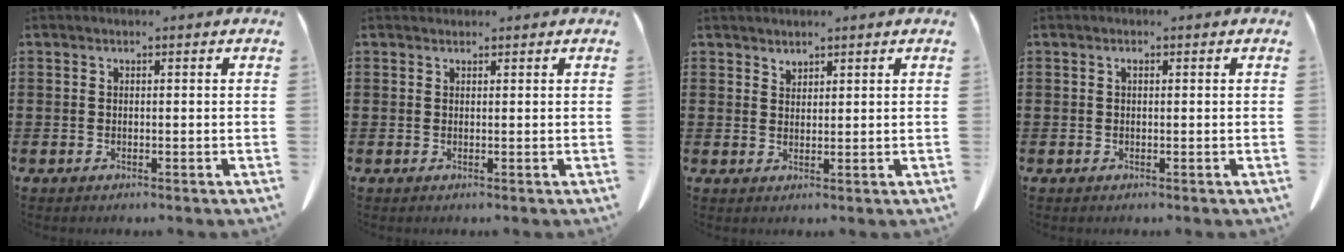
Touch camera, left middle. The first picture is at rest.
{"total": 0.7, "force": [0.7, 0.2, 0.0], "torque": [-0.002, -0.002, 0.014]}
{"total": 1.5, "force": [1.5, 0.2, 0.0], "torque": [-0.004, -0.003, 0.031]}
{"total": 0.5, "force": [0.2, 0.2, 0.5], "torque": [-0.010, -0.001, 0.004]}